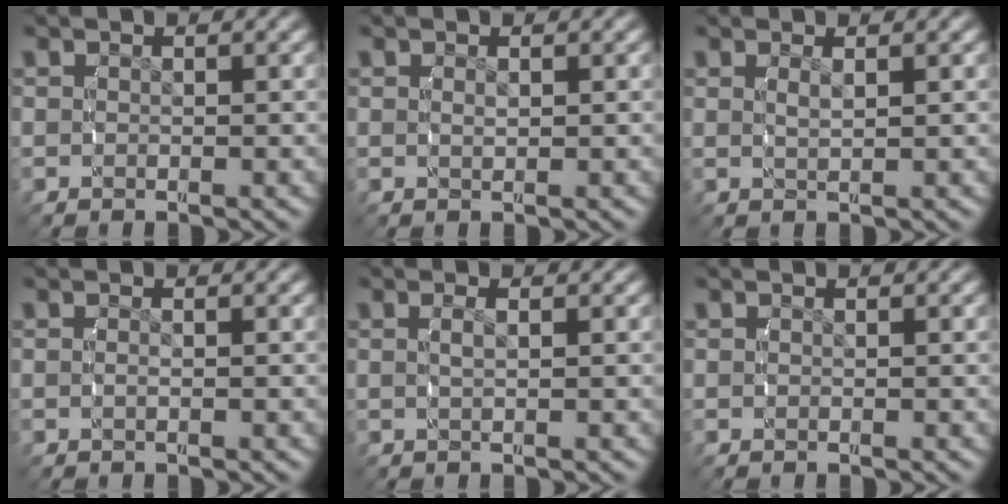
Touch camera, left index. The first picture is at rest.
{"total": 0.6, "force": [0.3, -0.3, 0.5], "torque": [-0.011, -0.005, 0.010]}
{"total": 1.3, "force": [0.7, -0.6, 0.9], "torque": [-0.015, -0.003, 0.019]}
{"total": 0.6, "force": [-0.3, 0.0, 0.5], "torque": [-0.012, -0.002, -0.005]}
{"total": 1.0, "force": [0.2, -0.3, 1.0], "torque": [-0.017, 0.002, 0.005]}
{"total": 0.0}